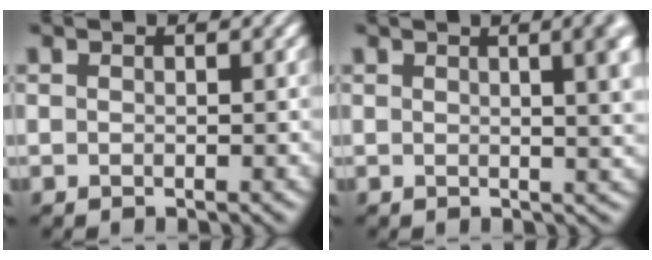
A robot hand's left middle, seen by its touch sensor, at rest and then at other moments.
{"total": 8.3, "force": [2.6, 3.8, 6.9], "torque": [-0.026, 0.041, 0.009]}